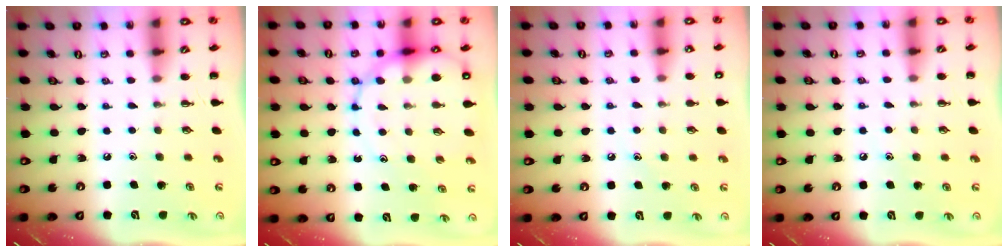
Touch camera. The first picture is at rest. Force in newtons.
{"total": 14.5, "press": 14.0, "slide": 3.8}
{"total": 7.3, "press": 7.1, "slide": 1.8}
{"total": 5.6, "press": 5.4, "slide": 1.6}